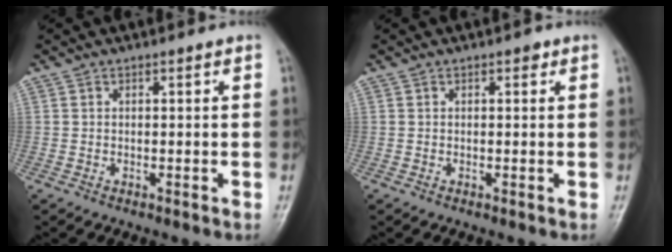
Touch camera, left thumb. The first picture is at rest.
{"total": 0.9, "force": [0.4, 0.6, 0.5], "torque": [0.001, 0.000, 0.002]}